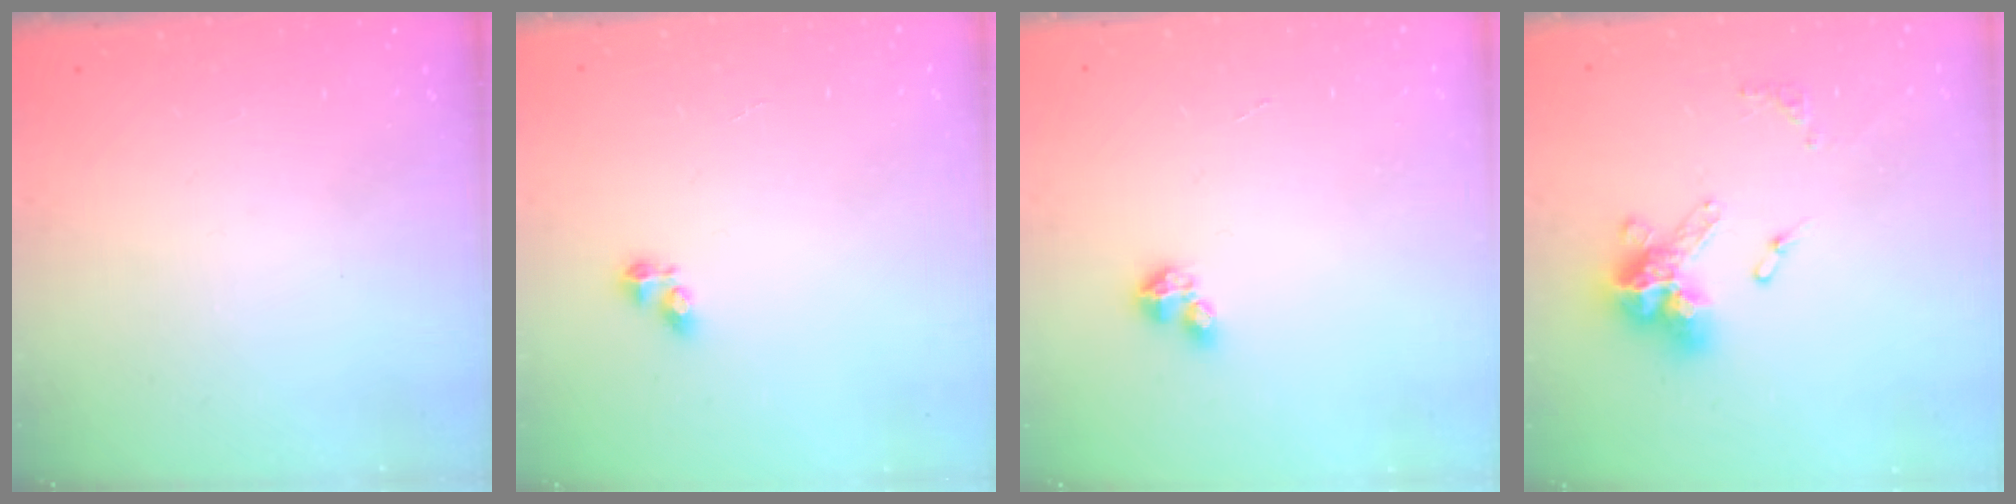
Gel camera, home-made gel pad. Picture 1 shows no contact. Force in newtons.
{"total": 3.9, "press": 3.9, "slide": 0.5}
{"total": 2.8, "press": 2.8, "slide": 0.2}
{"total": 12.1, "press": 12.0, "slide": 1.1}